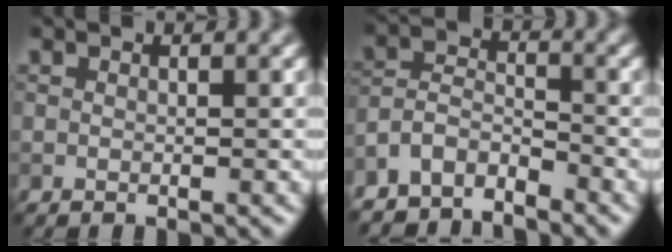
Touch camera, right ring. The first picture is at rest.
{"total": 4.6, "force": [-4.1, 1.6, 1.3], "torque": [-0.021, -0.001, -0.088]}